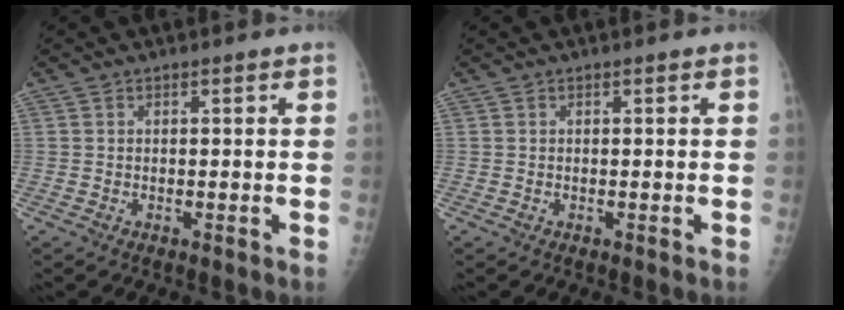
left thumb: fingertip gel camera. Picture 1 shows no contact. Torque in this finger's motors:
{"motor_torque": [0.00, 0.00, -0.05, -0.05, 0.00]}